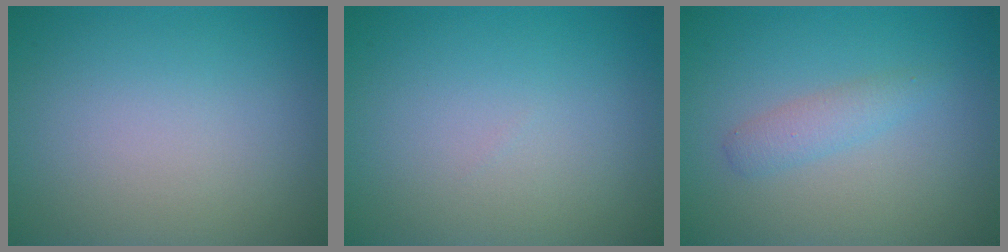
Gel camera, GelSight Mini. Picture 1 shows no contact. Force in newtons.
{"total": 0.0}
{"total": 1.7, "press": 1.7, "slide": 0.0}